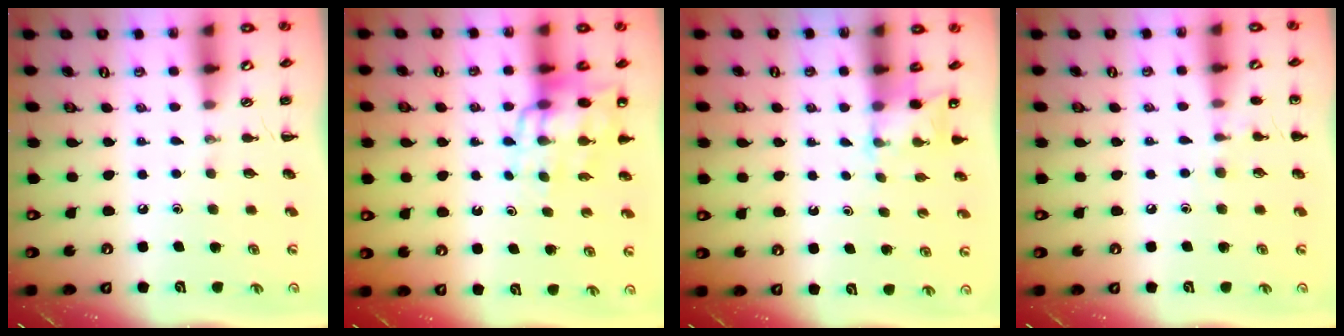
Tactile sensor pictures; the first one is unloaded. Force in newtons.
{"total": 12.0, "press": 11.6, "slide": 3.0}
{"total": 2.8, "press": 2.7, "slide": 0.9}
{"total": 6.2, "press": 5.9, "slide": 1.7}